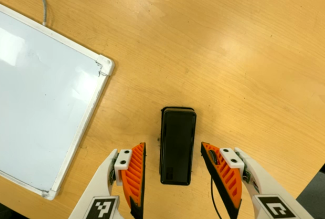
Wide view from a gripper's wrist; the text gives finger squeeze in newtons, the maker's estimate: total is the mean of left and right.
{"total": 0.0}